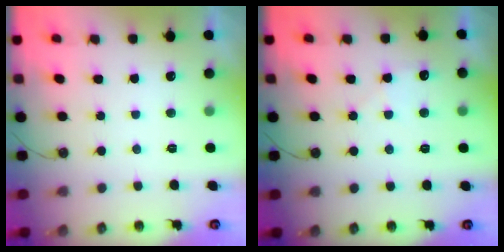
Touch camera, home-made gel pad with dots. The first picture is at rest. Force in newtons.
{"total": 4.2, "press": 4.2, "slide": 0.6}